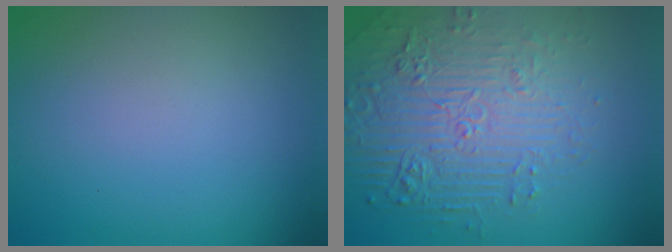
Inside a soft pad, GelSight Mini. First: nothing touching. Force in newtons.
{"total": 7.0, "press": 5.3, "slide": 4.6}